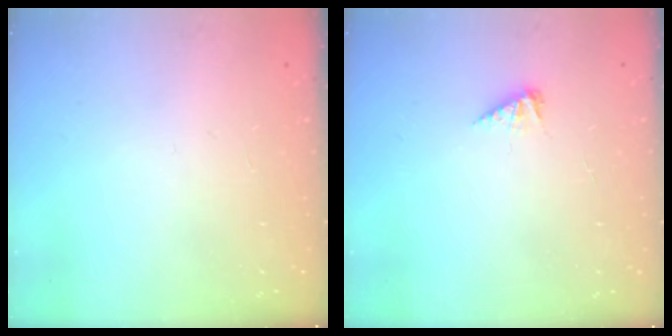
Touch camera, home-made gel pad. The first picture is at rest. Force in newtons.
{"total": 3.4, "press": 3.4, "slide": 0.5}